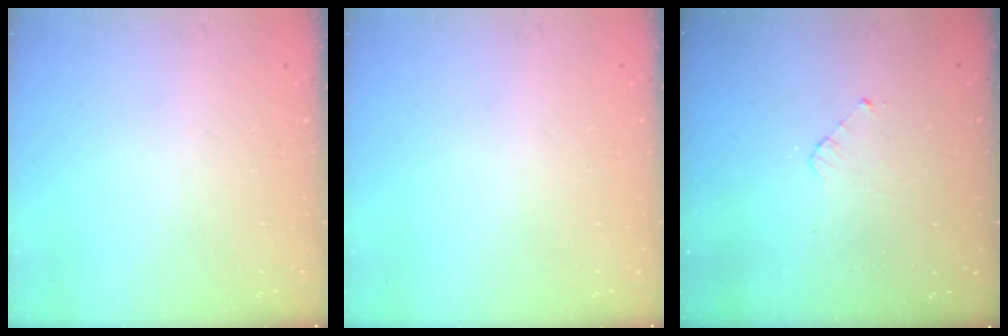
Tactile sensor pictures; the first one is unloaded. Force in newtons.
{"total": 0.0}
{"total": 3.0, "press": 3.0, "slide": 0.2}